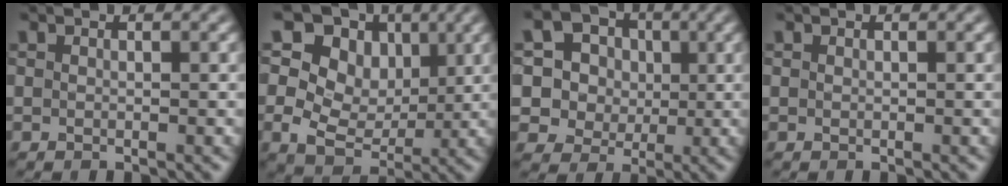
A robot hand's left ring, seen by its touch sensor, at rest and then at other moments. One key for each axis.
{"total": 10.5, "fx": 3.6, "fy": 8.1, "fz": 5.7, "tx": -0.102, "ty": 0.028, "tz": 0.041}
{"total": 11.2, "fx": 3.1, "fy": 9.8, "fz": 4.3, "tx": -0.115, "ty": 0.041, "tz": 0.046}
{"total": 0.0}